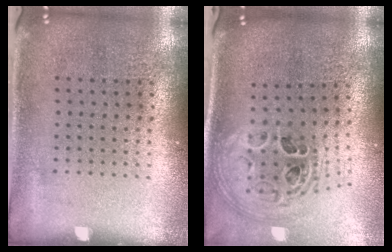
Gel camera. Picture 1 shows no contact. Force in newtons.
{"total": 1.9, "press": 1.6, "slide": 1.1}